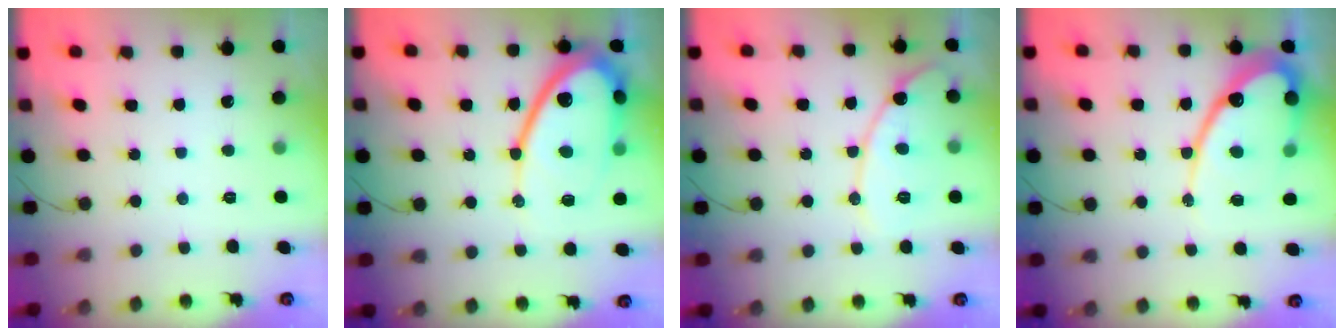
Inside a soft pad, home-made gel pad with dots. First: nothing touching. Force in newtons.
{"total": 17.8, "press": 17.7, "slide": 1.3}
{"total": 12.5, "press": 12.5, "slide": 0.6}
{"total": 16.8, "press": 16.8, "slide": 1.1}